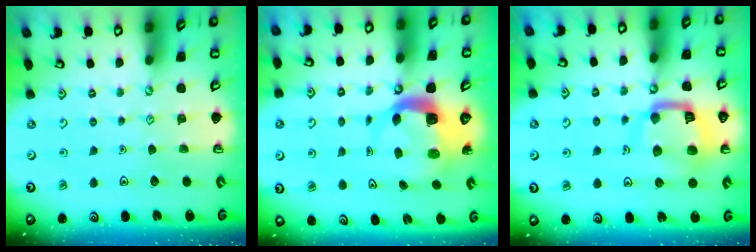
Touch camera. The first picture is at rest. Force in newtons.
{"total": 5.1, "press": 5.1, "slide": 0.7}
{"total": 14.8, "press": 14.7, "slide": 1.6}